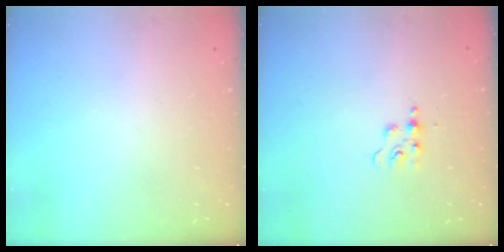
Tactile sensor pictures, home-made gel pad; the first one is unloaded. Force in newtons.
{"total": 5.5, "press": 5.4, "slide": 0.6}